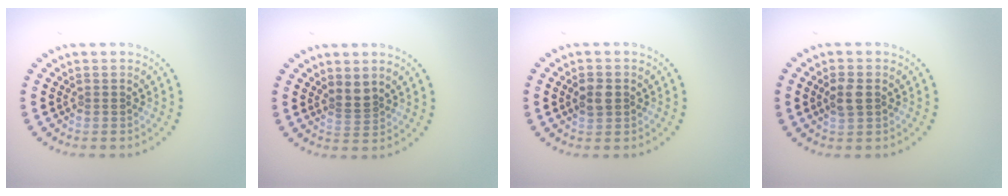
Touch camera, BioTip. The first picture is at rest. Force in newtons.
{"total": 1.6, "press": 1.1, "slide": 1.1}
{"total": 1.8, "press": 1.8, "slide": 0.3}
{"total": 2.0, "press": 2.0, "slide": 0.3}